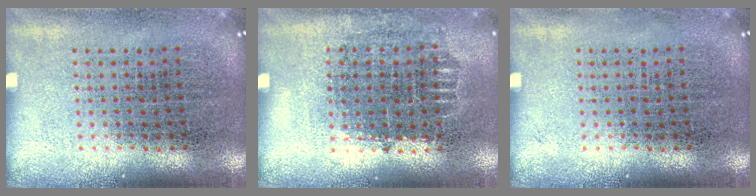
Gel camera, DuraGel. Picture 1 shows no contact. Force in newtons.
{"total": 0.7, "press": 0.7, "slide": 0.2}
{"total": 0.0}